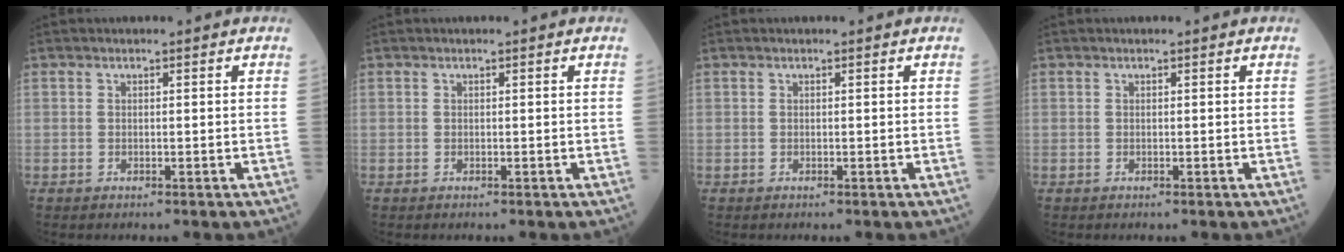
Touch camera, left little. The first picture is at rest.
{"total": 0.0}
{"total": 0.0}
{"total": 0.0}